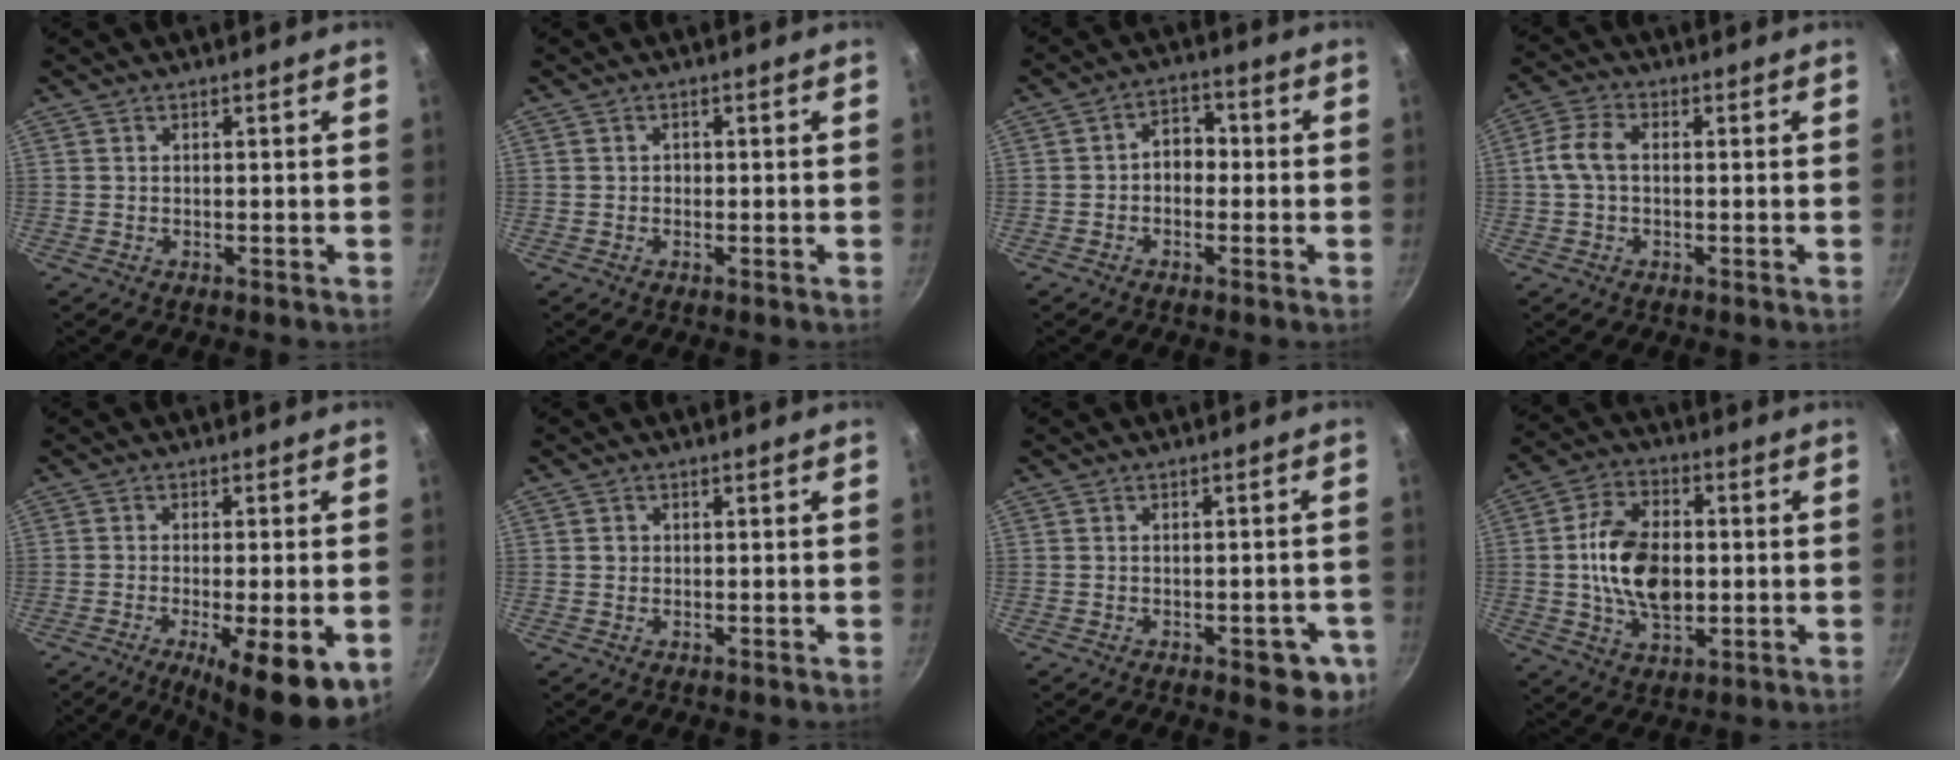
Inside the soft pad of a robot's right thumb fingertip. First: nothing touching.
{"total": 0.8, "force": [-0.1, 0.7, 0.3], "torque": [0.001, 0.003, -0.005]}
{"total": 5.1, "force": [-0.5, 3.8, 3.4], "torque": [-0.025, 0.022, -0.021]}
{"total": 5.8, "force": [0.1, 3.6, 4.5], "torque": [-0.099, 0.018, -0.004]}
{"total": 14.4, "force": [-6.0, 4.0, 12.4], "torque": [-0.149, -0.010, -0.078]}
{"total": 1.0, "force": [0.1, 0.9, 0.3], "torque": [0.000, 0.002, 0.001]}
{"total": 5.9, "force": [-2.8, 2.6, 4.5], "torque": [-0.035, 0.014, -0.029]}
{"total": 14.7, "force": [-0.1, 9.1, 11.5], "torque": [-0.190, 0.009, 0.000]}